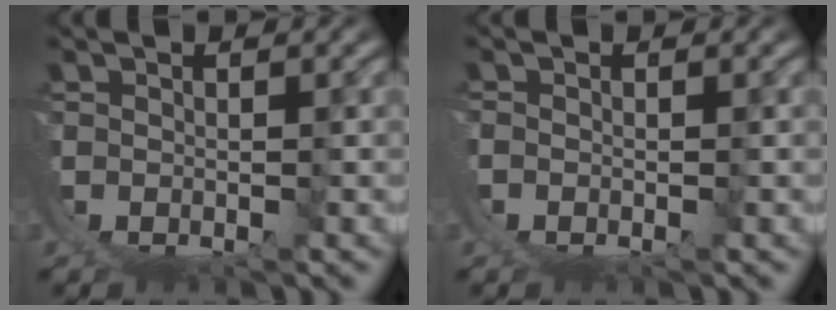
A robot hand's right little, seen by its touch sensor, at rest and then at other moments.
{"total": 0.7, "force": [-0.2, -0.6, -0.3], "torque": [0.014, 0.002, -0.005]}